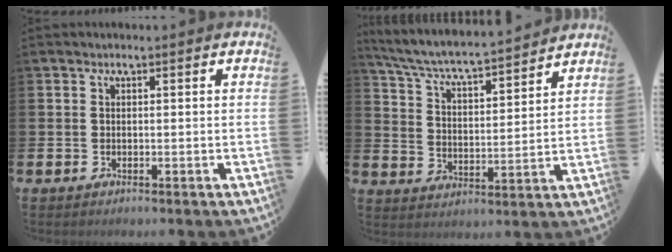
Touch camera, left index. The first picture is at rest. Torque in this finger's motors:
{"motor_torque": [0.90, -1.24, 0.28, 0.17]}